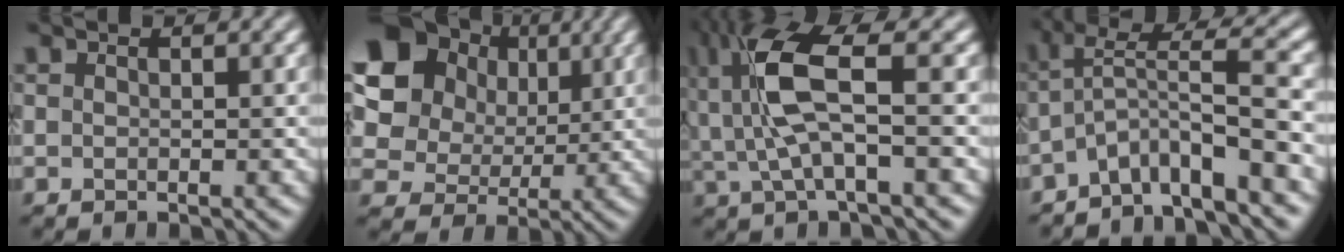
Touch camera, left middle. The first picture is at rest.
{"total": 13.0, "force": [5.4, 10.2, 5.9], "torque": [-0.152, 0.051, 0.100]}
{"total": 7.2, "force": [1.5, 2.5, 6.6], "torque": [-0.148, 0.011, 0.028]}
{"total": 5.8, "force": [-3.3, 0.9, 4.6], "torque": [-0.064, 0.023, -0.069]}